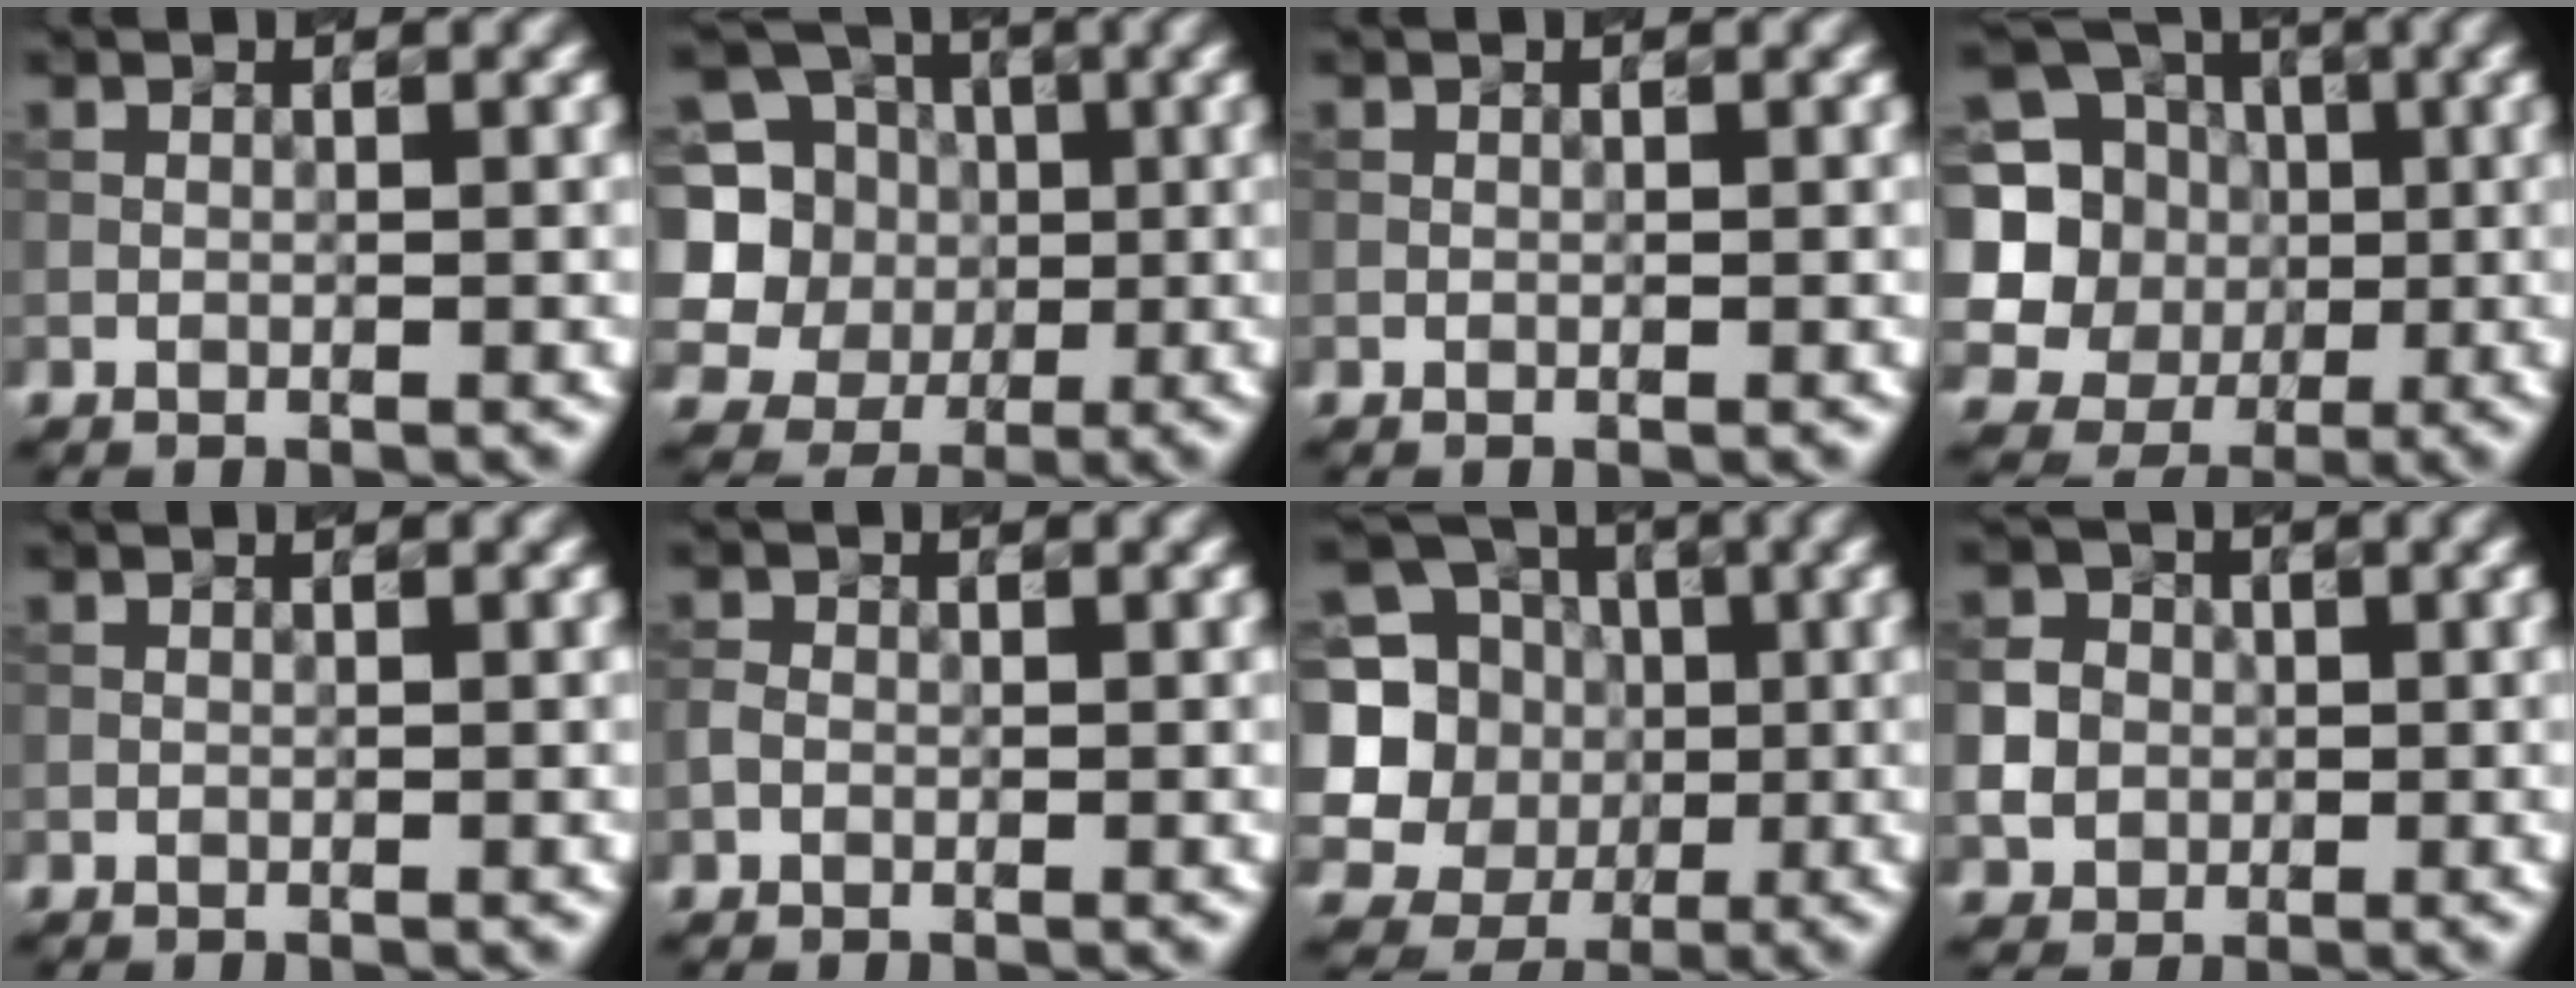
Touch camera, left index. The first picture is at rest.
{"total": 9.2, "force": [1.3, 8.4, 3.5], "torque": [-0.098, 0.034, -0.006]}
{"total": 0.0}
{"total": 13.6, "force": [1.7, 12.8, 4.5], "torque": [-0.151, 0.034, 0.009]}
{"total": 0.0}
{"total": 0.9, "force": [-0.3, 0.8, 0.4], "torque": [-0.006, 0.000, -0.010]}
{"total": 12.0, "force": [1.1, 11.2, 4.0], "torque": [-0.139, 0.035, 0.002]}
{"total": 5.2, "force": [-0.4, 5.0, 1.6], "torque": [-0.027, 0.016, -0.024]}